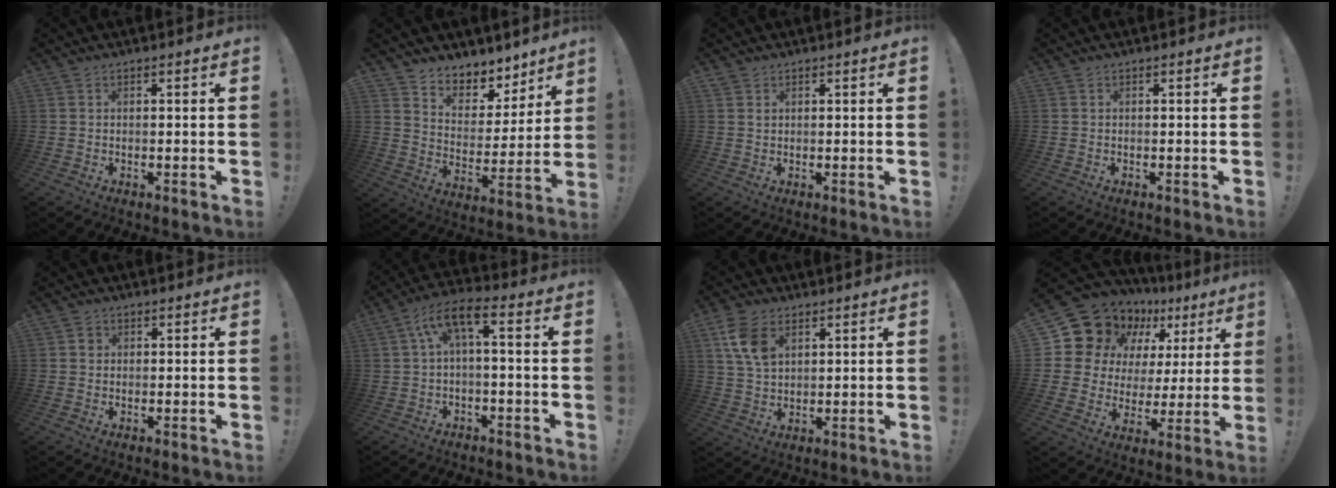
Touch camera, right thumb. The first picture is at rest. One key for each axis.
{"total": 7.3, "fx": 6.1, "fy": 4.0, "fz": 0.8, "tx": -0.005, "ty": -0.068, "tz": 0.113}
{"total": 1.0, "fx": 0.7, "fy": 0.6, "fz": 0.1, "tx": 0.010, "ty": -0.007, "tz": 0.013}
{"total": 0.0}
{"total": 1.7, "fx": 0.4, "fy": 1.6, "fz": 0.4, "tx": -0.001, "ty": 0.002, "tz": 0.005}
{"total": 7.6, "fx": 0.4, "fy": 2.3, "fz": 7.2, "tx": -0.129, "ty": 0.004, "tz": 0.010}
{"total": 9.5, "fx": 4.2, "fy": 6.0, "fz": 6.0, "tx": -0.112, "ty": -0.010, "tz": 0.080}
{"total": 15.1, "fx": 10.5, "fy": 8.9, "fz": 6.0, "tx": -0.103, "ty": -0.080, "tz": 0.207}